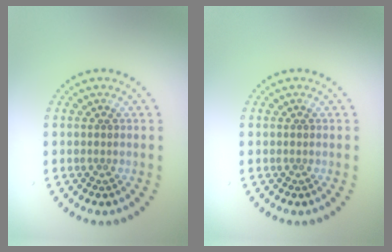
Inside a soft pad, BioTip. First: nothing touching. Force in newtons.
{"total": 0.0}